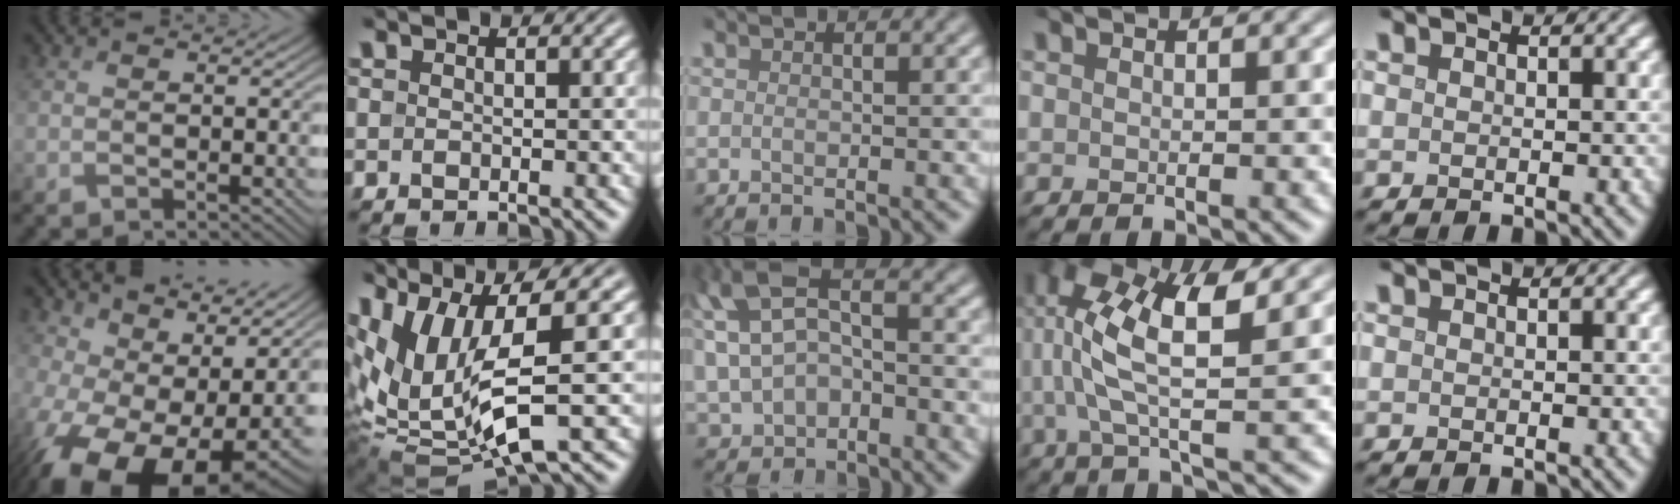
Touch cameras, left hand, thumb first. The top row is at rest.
{"thumb": {"total": 18.2, "force": [-2.8, 11.7, 13.7], "torque": [-0.239, -0.048, -0.009]}, "index": {"total": 12.1, "force": [1.1, 4.8, 11.1], "torque": [-0.245, -0.020, 0.037]}, "middle": {"total": 7.1, "force": [1.2, 4.6, 5.2], "torque": [-0.119, 0.008, 0.024]}, "ring": {"total": 8.7, "force": [2.6, 2.4, 8.0], "torque": [-0.163, 0.020, 0.045]}}